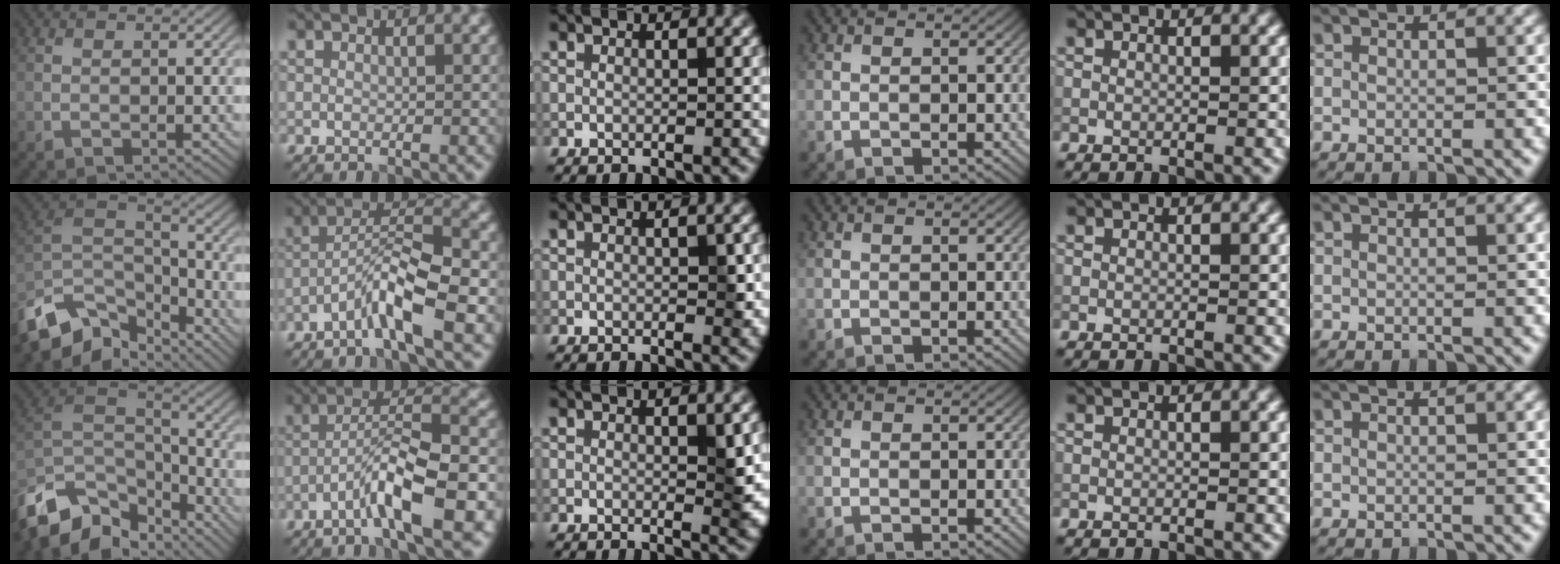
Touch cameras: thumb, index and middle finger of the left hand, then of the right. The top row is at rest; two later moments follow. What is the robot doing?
{"motion": "lift_and_place", "object": "calculator"}